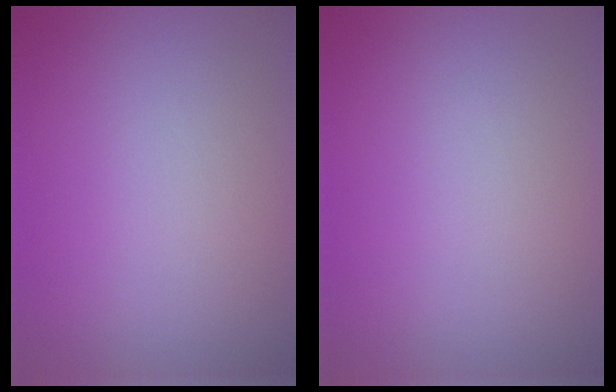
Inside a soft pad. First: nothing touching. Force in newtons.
{"total": 0.0}